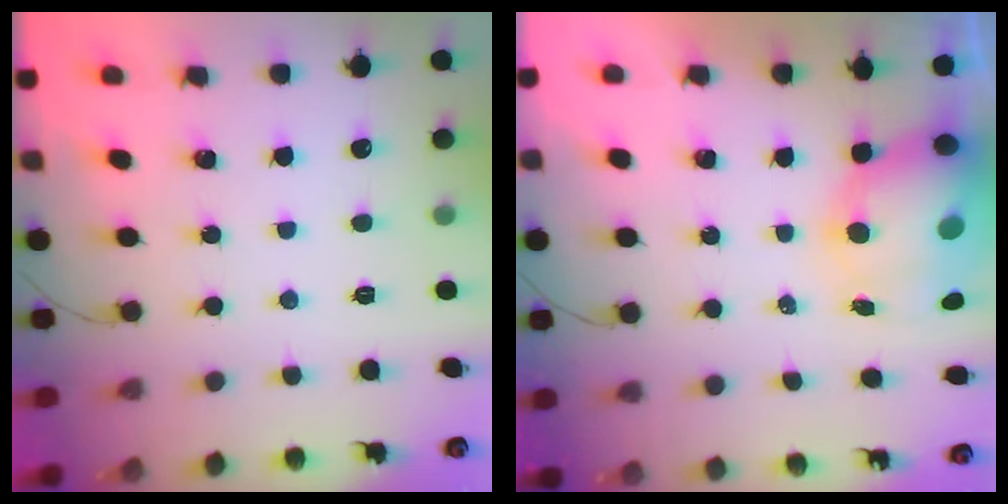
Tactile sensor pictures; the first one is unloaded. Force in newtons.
{"total": 12.3, "press": 11.9, "slide": 3.2}